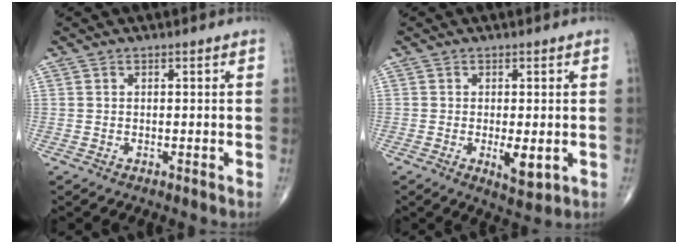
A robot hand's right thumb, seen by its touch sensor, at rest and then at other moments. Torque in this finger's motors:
{"motor_torque": [2.62, 2.39, 1.93, -0.84, 0.58]}